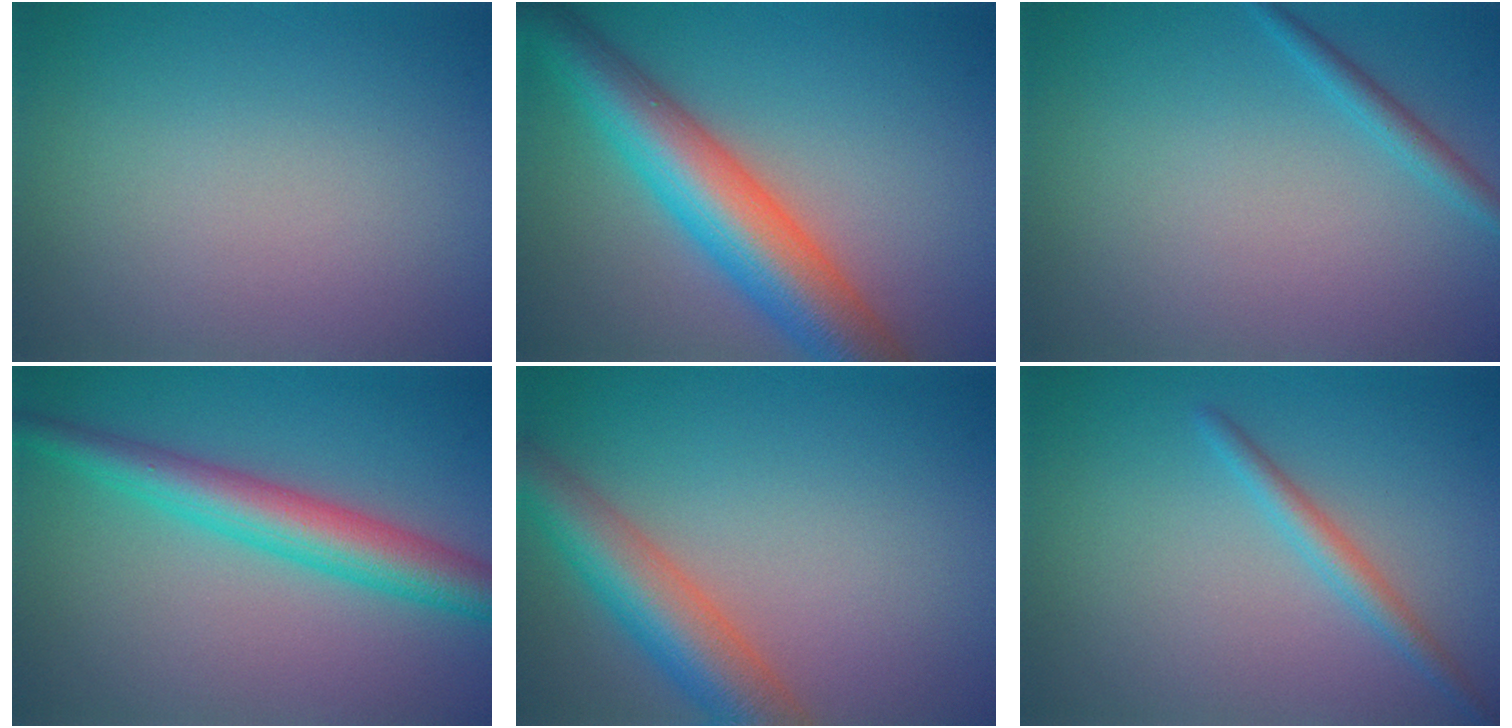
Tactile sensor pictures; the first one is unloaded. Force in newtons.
{"total": 9.2, "press": 9.2, "slide": 0.3}
{"total": 1.4, "press": 1.4, "slide": 0.1}
{"total": 5.3, "press": 5.3, "slide": 0.2}
{"total": 6.2, "press": 6.2, "slide": 0.3}
{"total": 1.9, "press": 1.9, "slide": 0.1}